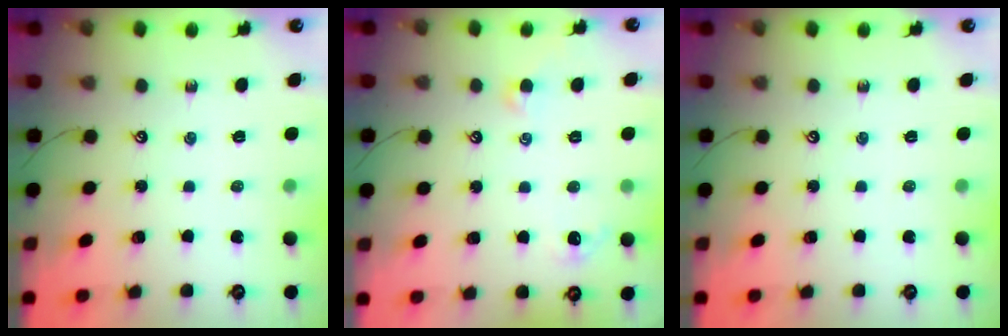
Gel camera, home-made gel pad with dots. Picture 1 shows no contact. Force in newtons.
{"total": 1.4, "press": 1.2, "slide": 0.6}
{"total": 0.0}